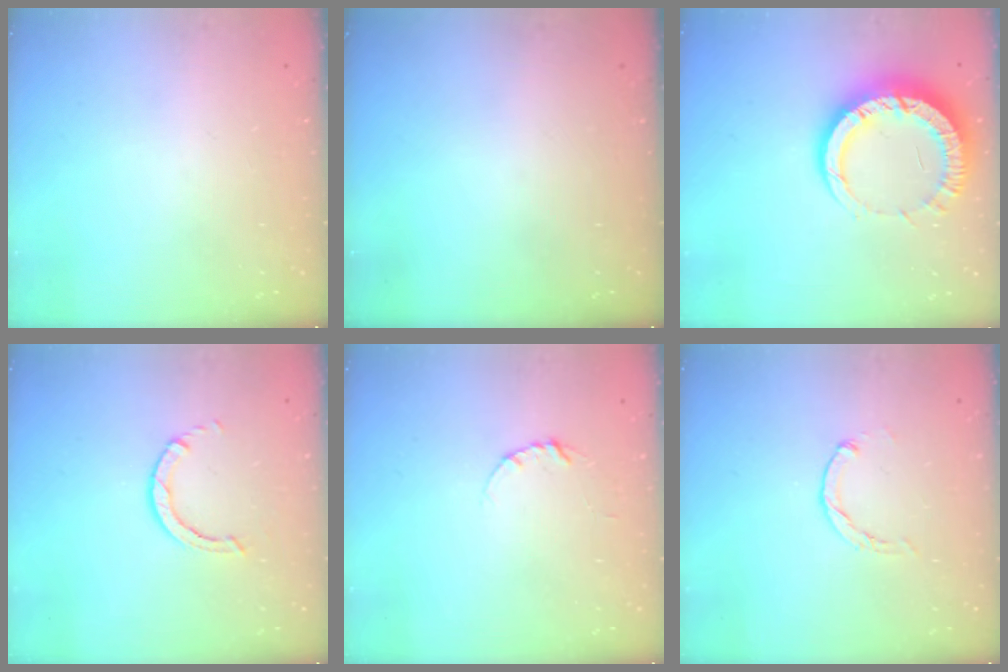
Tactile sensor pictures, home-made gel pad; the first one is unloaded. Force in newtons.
{"total": 0.0}
{"total": 12.4, "press": 12.4, "slide": 1.2}
{"total": 3.2, "press": 3.2, "slide": 0.4}
{"total": 3.4, "press": 3.4, "slide": 0.3}
{"total": 0.0}